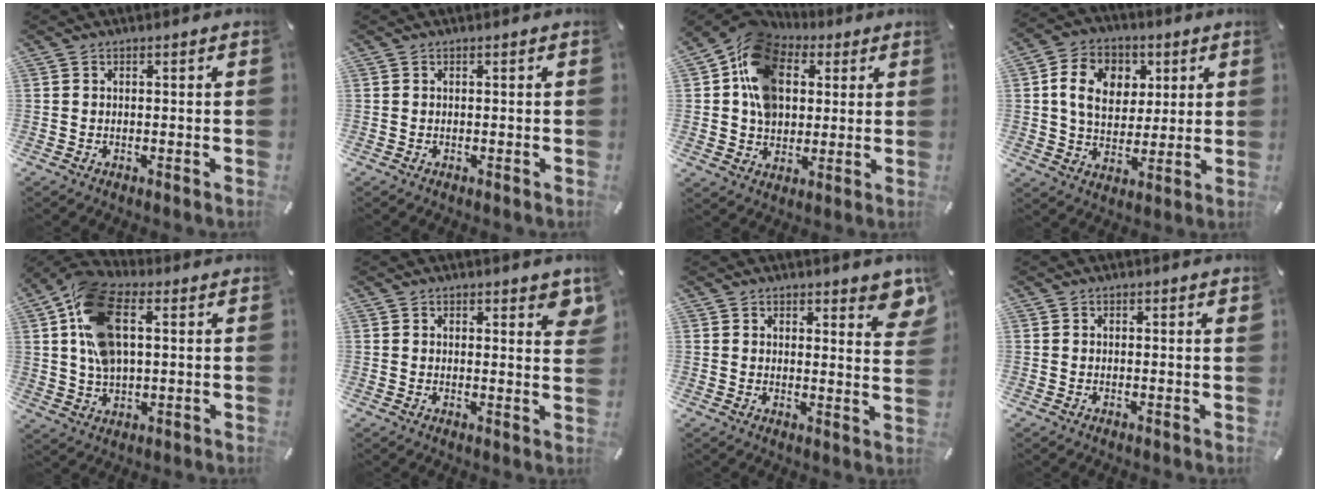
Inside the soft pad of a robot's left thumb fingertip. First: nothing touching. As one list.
[{"total": 0.0}, {"total": 15.3, "force": [4.0, 12.1, 8.5], "torque": [-0.170, -0.009, 0.072]}, {"total": 12.0, "force": [3.5, 9.6, 6.3], "torque": [-0.105, 0.010, 0.067]}, {"total": 15.7, "force": [4.0, 9.6, 11.8], "torque": [-0.255, 0.008, 0.073]}, {"total": 3.6, "force": [2.6, 1.7, 2.0], "torque": [-0.012, -0.012, 0.041]}, {"total": 5.7, "force": [4.2, 2.6, 2.9], "torque": [-0.020, -0.026, 0.069]}, {"total": 0.6, "force": [0.4, 0.2, 0.4], "torque": [-0.007, 0.002, 0.006]}]